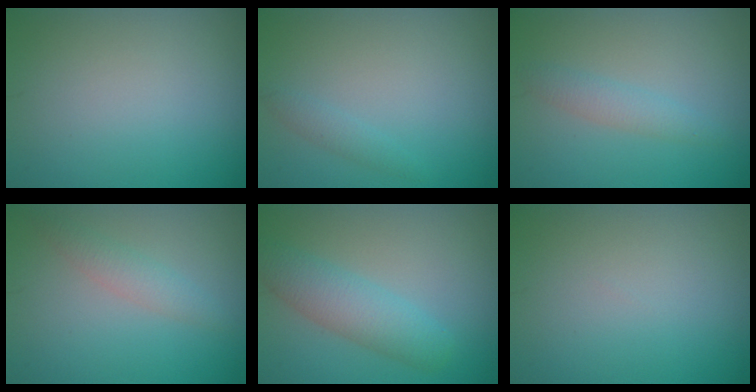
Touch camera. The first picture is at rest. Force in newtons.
{"total": 1.1, "press": 1.1, "slide": 0.1}
{"total": 1.8, "press": 1.8, "slide": 0.1}
{"total": 1.9, "press": 1.9, "slide": 0.1}
{"total": 4.2, "press": 4.2, "slide": 0.1}
{"total": 0.0}